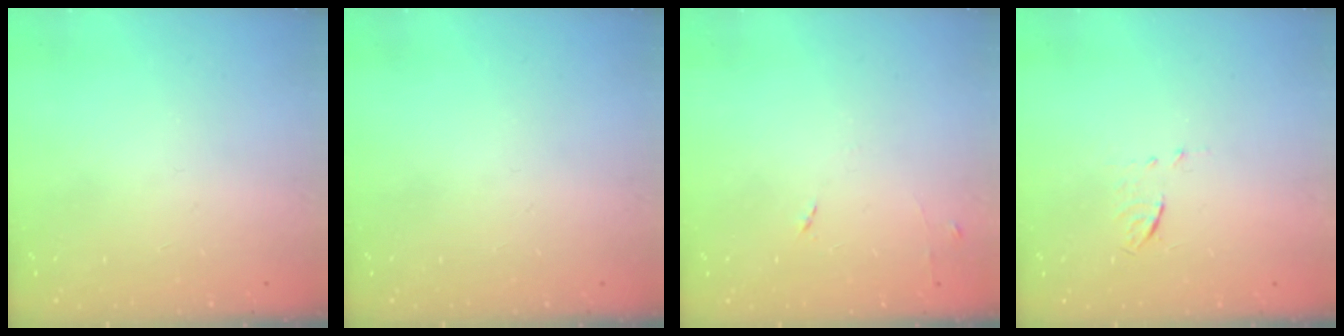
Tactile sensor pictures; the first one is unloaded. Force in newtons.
{"total": 0.0}
{"total": 5.3, "press": 5.2, "slide": 0.8}
{"total": 4.2, "press": 4.1, "slide": 0.9}